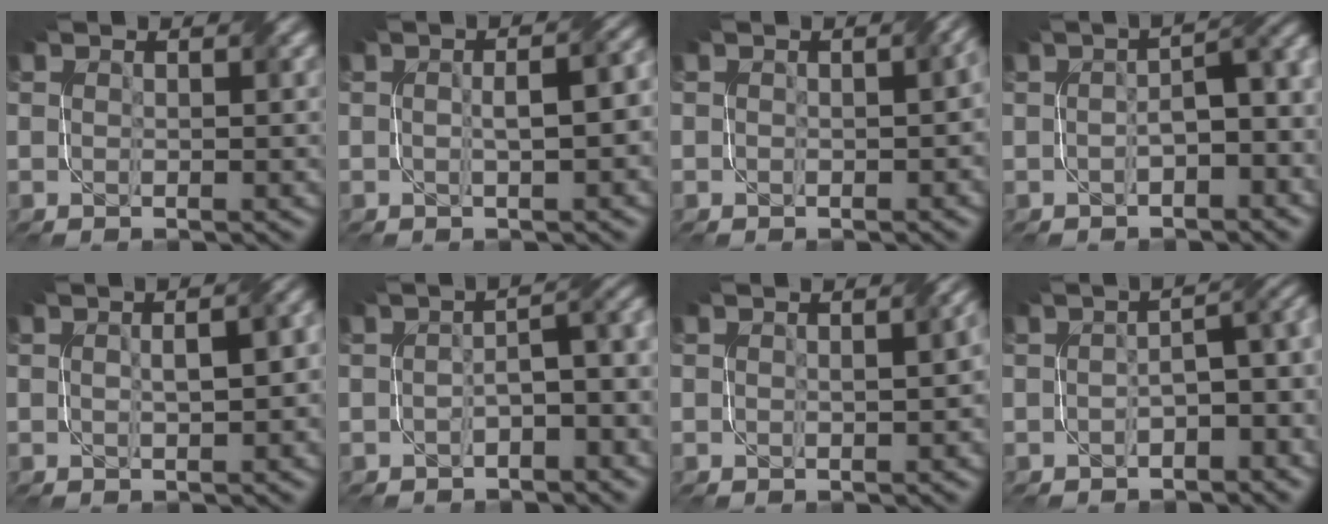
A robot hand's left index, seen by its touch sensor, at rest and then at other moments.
{"total": 4.3, "force": [-0.3, 1.3, 4.1], "torque": [-0.045, 0.012, -0.002]}
{"total": 2.0, "force": [0.1, 1.1, 1.8], "torque": [-0.016, 0.003, 0.001]}
{"total": 4.8, "force": [-0.8, 1.8, 4.4], "torque": [-0.057, 0.011, -0.013]}
{"total": 4.2, "force": [0.1, 1.6, 3.9], "torque": [-0.046, 0.011, 0.007]}
{"total": 4.5, "force": [-1.3, 1.7, 4.0], "torque": [-0.053, 0.010, -0.025]}
{"total": 1.7, "force": [0.0, 0.5, 1.7], "torque": [-0.024, 0.004, 0.003]}
{"total": 5.2, "force": [-1.4, 2.3, 4.5], "torque": [-0.054, 0.008, -0.022]}